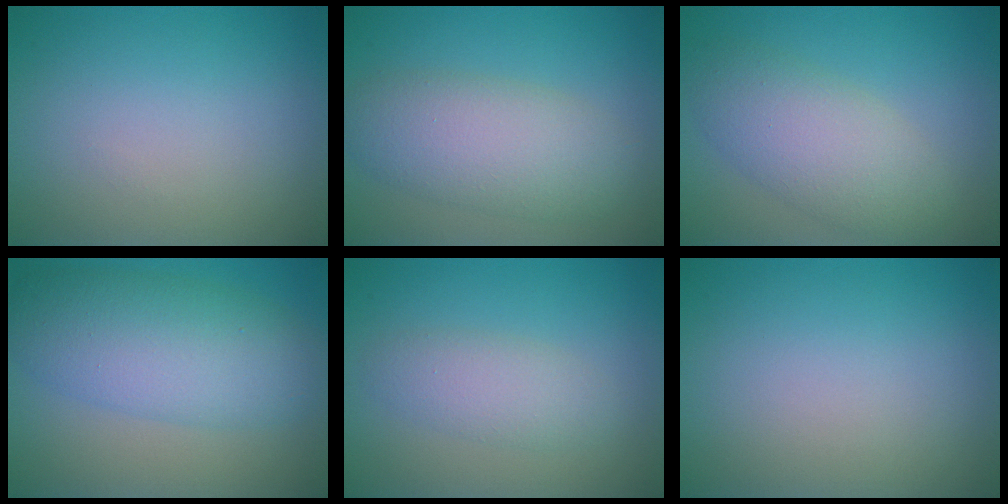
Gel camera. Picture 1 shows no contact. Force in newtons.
{"total": 5.8, "press": 5.8, "slide": 0.1}
{"total": 5.5, "press": 5.5, "slide": 0.1}
{"total": 7.4, "press": 7.4, "slide": 0.2}
{"total": 2.6, "press": 2.6, "slide": 0.1}
{"total": 0.0}